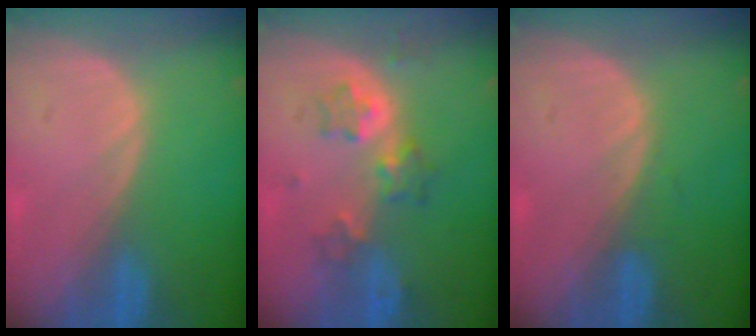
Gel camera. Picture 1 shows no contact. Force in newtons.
{"total": 5.3, "press": 5.2, "slide": 1.2}
{"total": 0.6, "press": 0.6, "slide": 0.2}